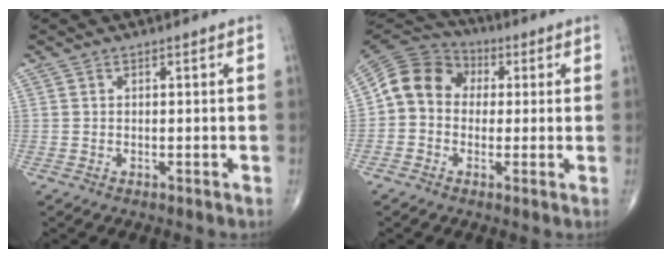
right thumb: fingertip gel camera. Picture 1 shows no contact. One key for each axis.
{"total": 10.6, "fx": 0.5, "fy": 9.1, "fz": 5.3, "tx": -0.082, "ty": 0.032, "tz": -0.006}